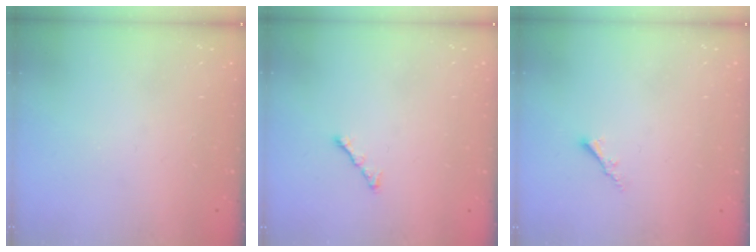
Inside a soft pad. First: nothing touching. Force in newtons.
{"total": 1.8, "press": 1.7, "slide": 0.6}
{"total": 2.1, "press": 2.1, "slide": 0.3}